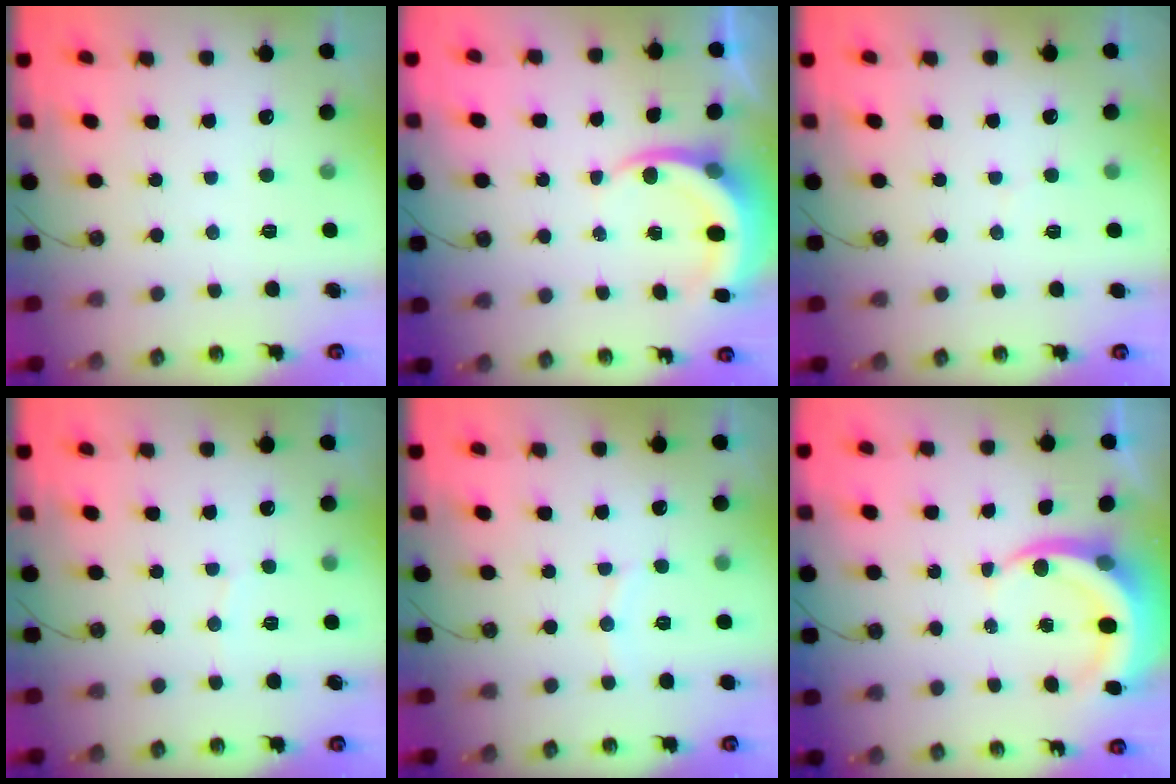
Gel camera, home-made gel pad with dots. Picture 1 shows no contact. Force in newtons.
{"total": 6.7, "press": 6.7, "slide": 0.7}
{"total": 3.0, "press": 3.0, "slide": 0.3}
{"total": 3.9, "press": 3.9, "slide": 0.4}
{"total": 4.4, "press": 4.4, "slide": 0.7}
{"total": 6.8, "press": 6.7, "slide": 0.6}